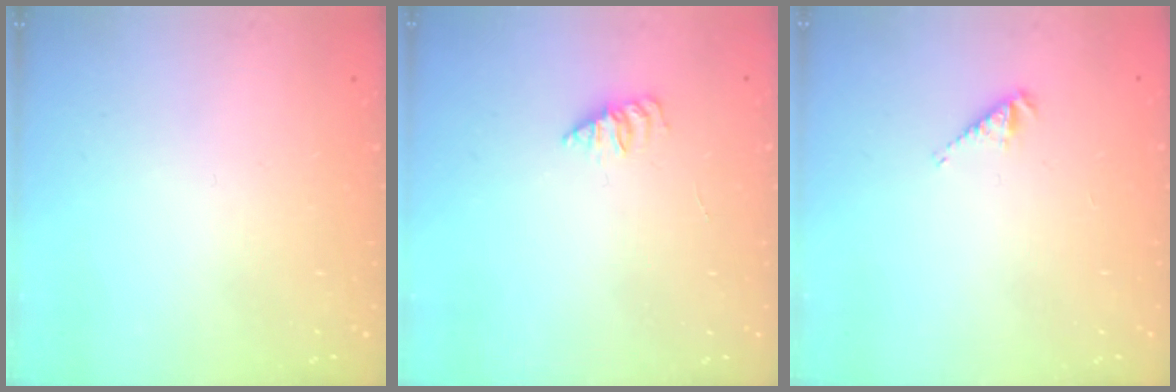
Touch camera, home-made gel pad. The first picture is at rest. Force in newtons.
{"total": 1.8, "press": 1.8, "slide": 0.4}
{"total": 2.9, "press": 2.9, "slide": 0.4}